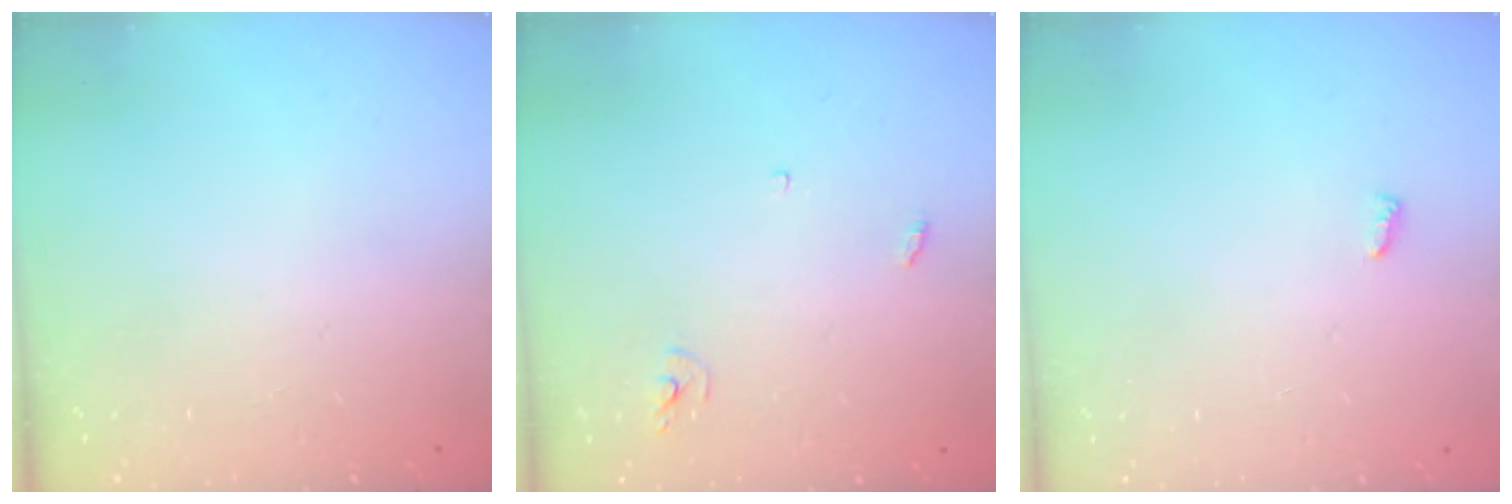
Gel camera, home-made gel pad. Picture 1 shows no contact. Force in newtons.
{"total": 2.9, "press": 2.9, "slide": 0.2}
{"total": 3.5, "press": 3.5, "slide": 0.3}